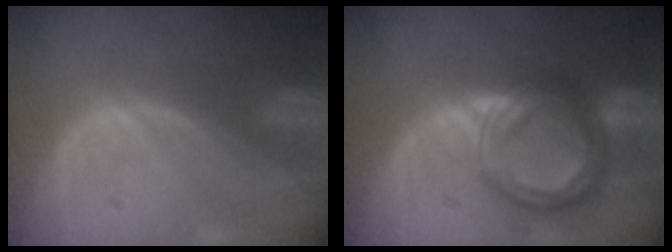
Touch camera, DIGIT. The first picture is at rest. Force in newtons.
{"total": 8.4, "press": 8.4, "slide": 0.5}